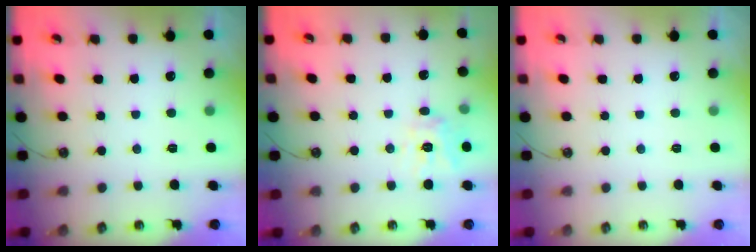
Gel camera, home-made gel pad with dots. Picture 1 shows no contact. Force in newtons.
{"total": 10.9, "press": 10.8, "slide": 0.6}
{"total": 0.0}